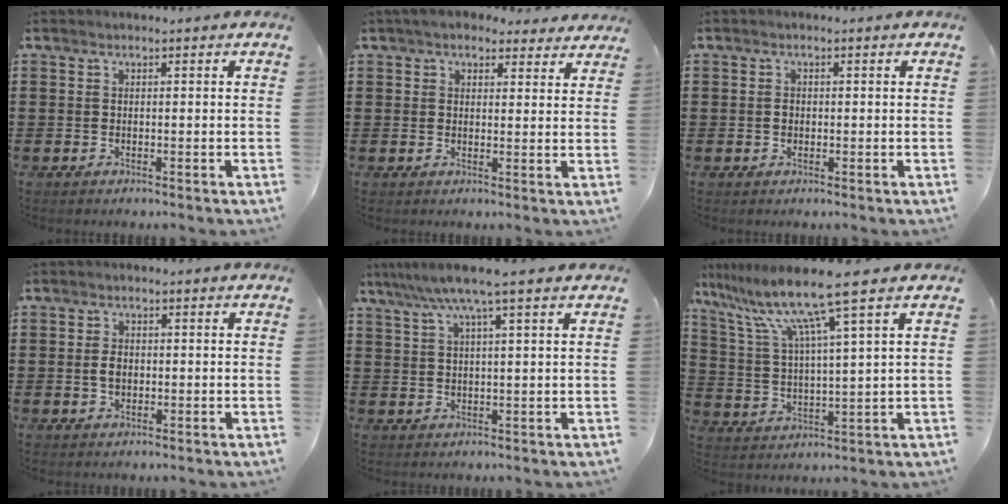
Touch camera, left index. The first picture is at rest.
{"total": 4.3, "force": [3.7, 1.6, 1.5], "torque": [-0.040, -0.004, 0.070]}
{"total": 1.2, "force": [-0.1, 0.8, 0.9], "torque": [-0.020, 0.004, -0.002]}
{"total": 2.6, "force": [0.0, 1.6, 2.0], "torque": [-0.040, 0.006, -0.001]}
{"total": 6.1, "force": [4.2, -0.2, 4.4], "torque": [-0.097, -0.007, 0.071]}
{"total": 11.6, "force": [8.1, -0.3, 8.3], "torque": [-0.194, -0.035, 0.128]}